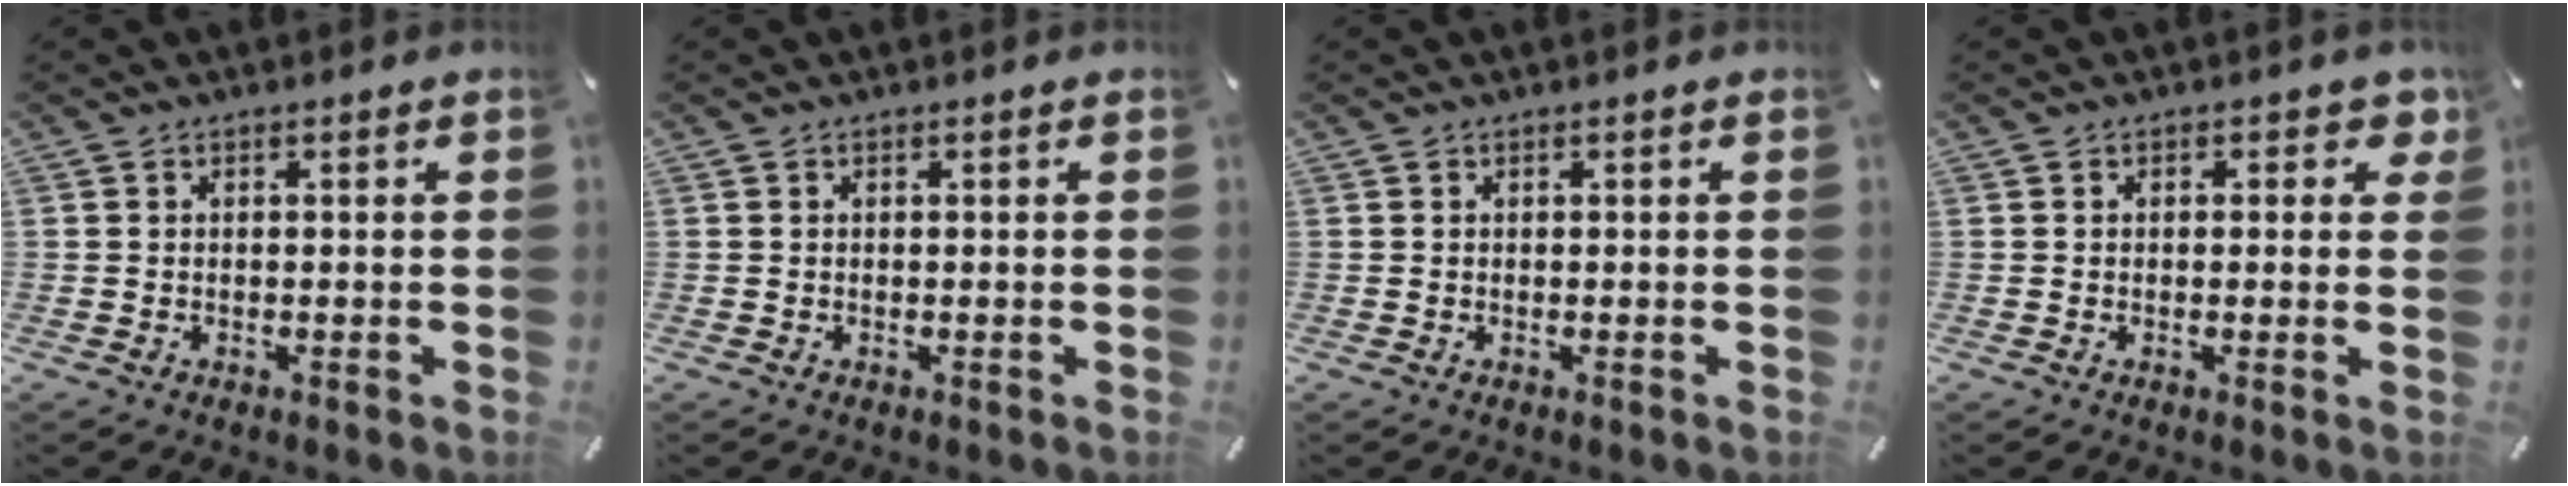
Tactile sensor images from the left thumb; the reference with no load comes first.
{"total": 0.0}
{"total": 0.0}
{"total": 2.5, "force": [0.8, 1.4, 1.8], "torque": [-0.006, -0.004, 0.005]}